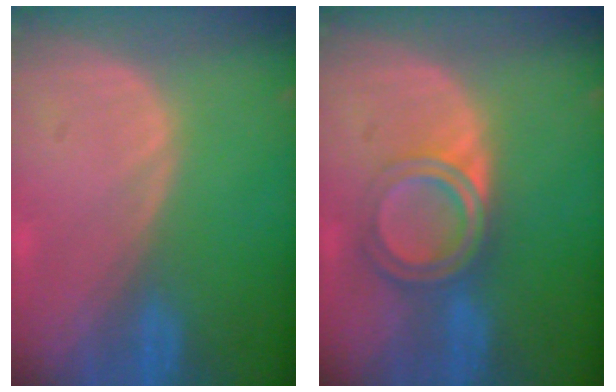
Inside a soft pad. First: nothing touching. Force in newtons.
{"total": 6.3, "press": 5.3, "slide": 3.4}